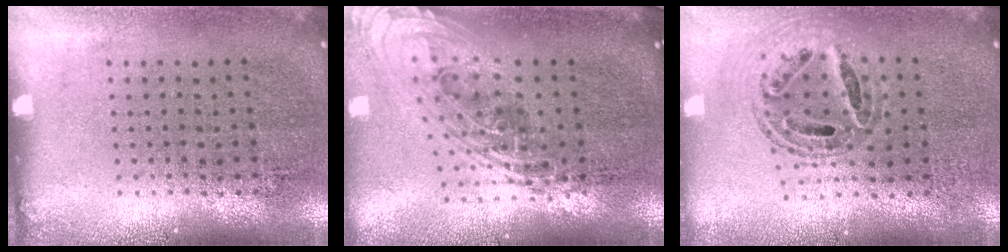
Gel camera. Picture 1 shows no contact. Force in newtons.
{"total": 2.2, "press": 1.6, "slide": 1.5}
{"total": 0.8, "press": 0.8, "slide": 0.1}